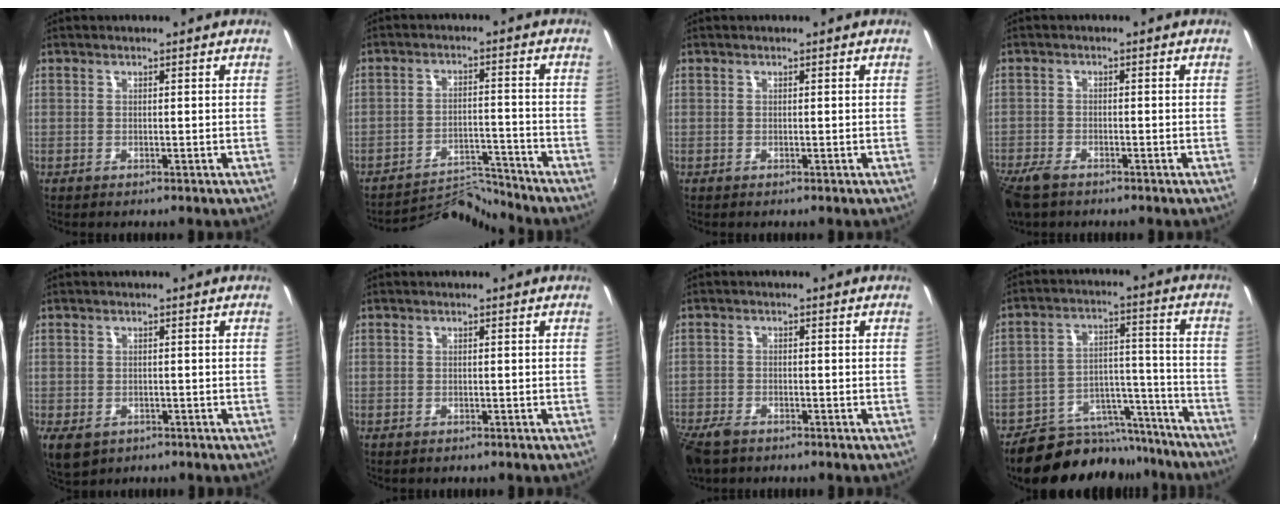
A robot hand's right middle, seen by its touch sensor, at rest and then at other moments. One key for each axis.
{"total": 8.0, "fx": -7.9, "fy": -0.8, "fz": -1.0, "tx": -0.007, "ty": 0.020, "tz": -0.136}
{"total": 0.0}
{"total": 6.1, "fx": -4.7, "fy": 2.5, "fz": 3.1, "tx": -0.090, "ty": -0.022, "tz": -0.093}
{"total": 5.7, "fx": -3.0, "fy": 3.7, "fz": 3.1, "tx": -0.067, "ty": -0.023, "tz": -0.047}
{"total": 0.8, "fx": -0.7, "fy": 0.4, "fz": 0.0, "tx": -0.005, "ty": -0.002, "tz": -0.011}
{"total": 6.9, "fx": -5.3, "fy": 3.1, "fz": 3.3, "tx": -0.096, "ty": -0.025, "tz": -0.104}
{"total": 17.6, "fx": -15.4, "fy": 7.3, "fz": 4.2, "tx": -0.079, "ty": 0.045, "tz": -0.212}